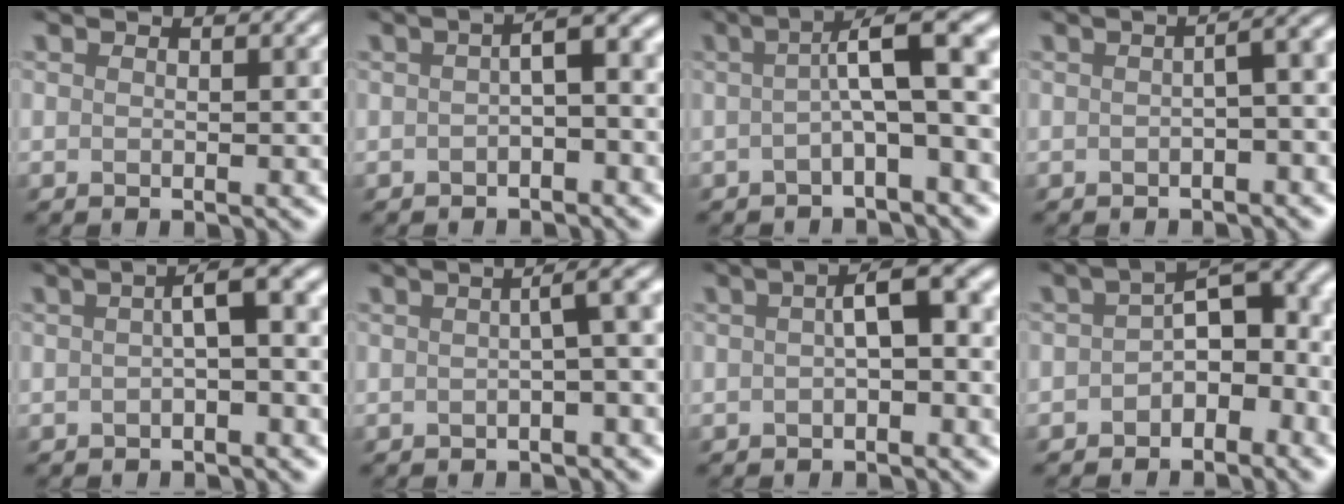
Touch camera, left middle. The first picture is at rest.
{"total": 3.7, "force": [-1.0, 1.2, 3.4], "torque": [-0.048, 0.012, -0.022]}
{"total": 6.3, "force": [-0.6, 1.1, 6.1], "torque": [-0.080, 0.028, -0.021]}
{"total": 4.1, "force": [-1.6, 1.4, 3.5], "torque": [-0.032, 0.008, -0.024]}
{"total": 3.5, "force": [-0.4, 0.8, 3.4], "torque": [-0.052, 0.016, -0.012]}
{"total": 4.0, "force": [-0.7, 1.0, 3.8], "torque": [-0.035, 0.015, -0.015]}
{"total": 3.5, "force": [-0.3, 1.0, 3.4], "torque": [-0.053, 0.016, -0.011]}
{"total": 8.1, "force": [-2.2, 4.8, 6.1], "torque": [-0.075, 0.004, -0.040]}